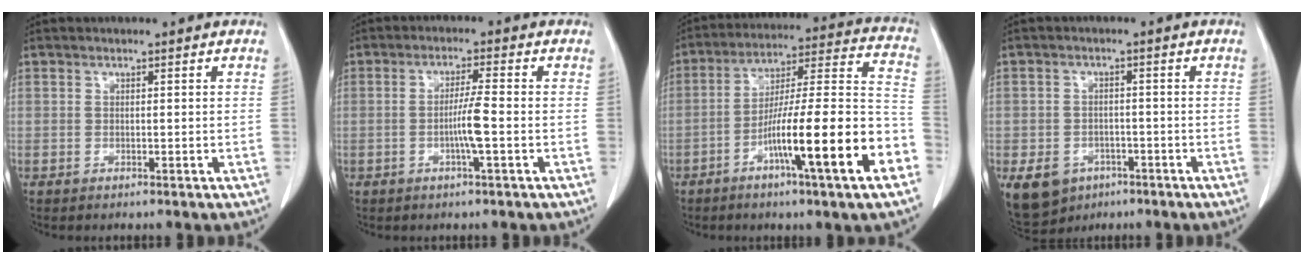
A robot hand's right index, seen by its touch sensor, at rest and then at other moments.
{"total": 4.3, "force": [-1.1, -0.4, 4.2], "torque": [-0.080, -0.003, -0.022]}
{"total": 19.8, "force": [-8.3, 0.3, 18.0], "torque": [-0.254, 0.002, -0.134]}
{"total": 10.3, "force": [-5.3, 8.1, 3.6], "torque": [-0.090, 0.003, -0.073]}